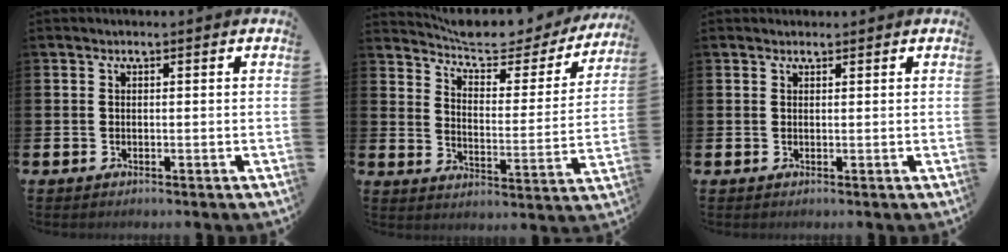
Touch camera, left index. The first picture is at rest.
{"total": 7.4, "force": [6.8, 2.0, 2.3], "torque": [-0.075, -0.047, 0.112]}
{"total": 1.0, "force": [0.9, 0.4, 0.1], "torque": [0.007, 0.001, 0.015]}